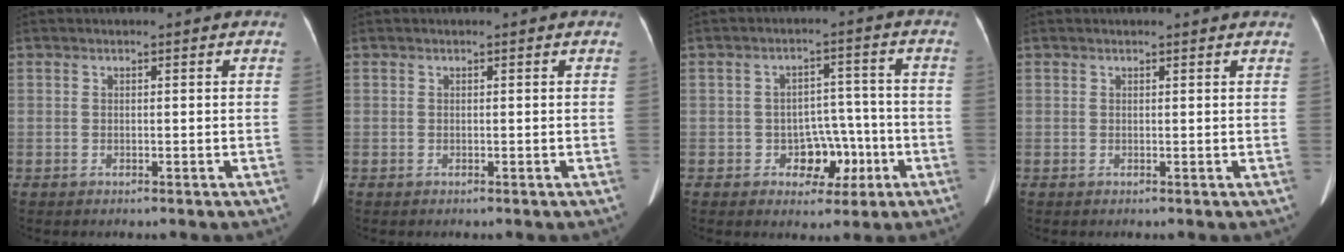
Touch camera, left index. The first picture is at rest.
{"total": 0.0}
{"total": 6.2, "force": [-2.4, 4.4, 3.6], "torque": [-0.048, 0.023, -0.027]}
{"total": 1.3, "force": [1.3, 0.0, 0.1], "torque": [-0.016, -0.004, 0.006]}